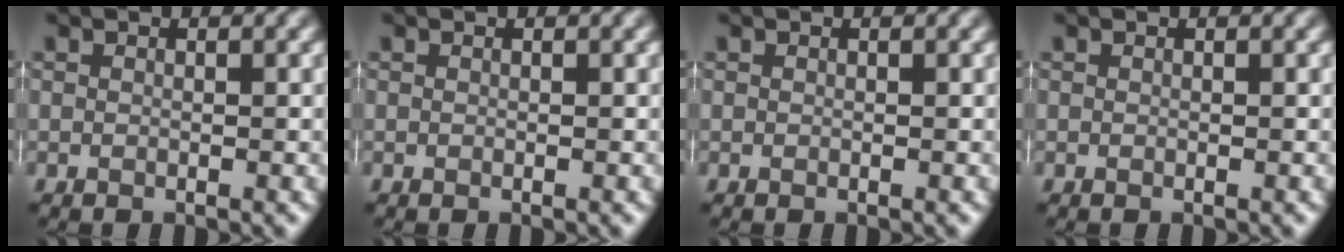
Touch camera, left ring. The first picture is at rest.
{"total": 0.0}
{"total": 0.0}
{"total": 0.0}